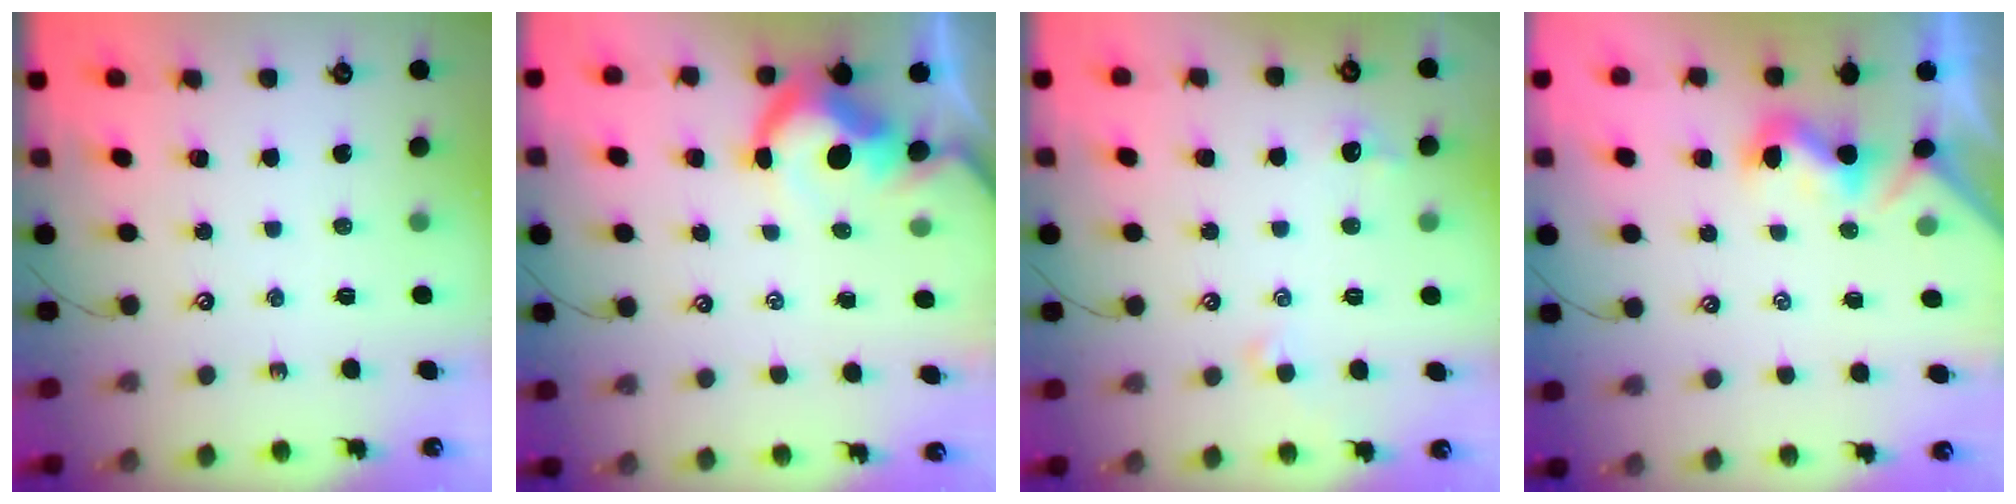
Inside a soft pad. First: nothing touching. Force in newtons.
{"total": 8.3, "press": 8.1, "slide": 1.6}
{"total": 2.9, "press": 2.8, "slide": 0.8}
{"total": 1.4, "press": 1.3, "slide": 0.5}